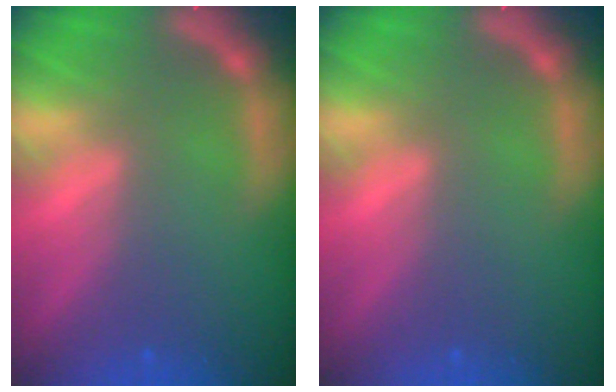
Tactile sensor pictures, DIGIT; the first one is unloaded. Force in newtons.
{"total": 0.0}